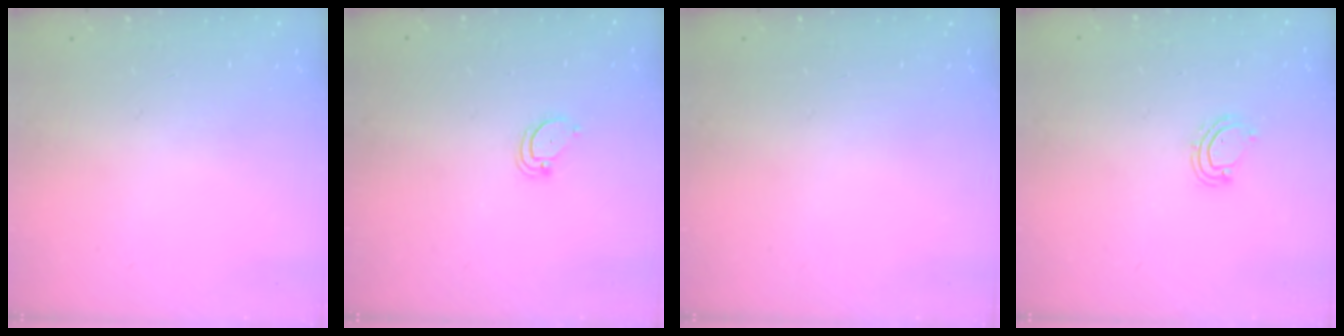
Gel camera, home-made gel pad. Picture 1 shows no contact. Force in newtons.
{"total": 2.7, "press": 2.7, "slide": 0.2}
{"total": 0.0}
{"total": 5.0, "press": 5.0, "slide": 0.3}